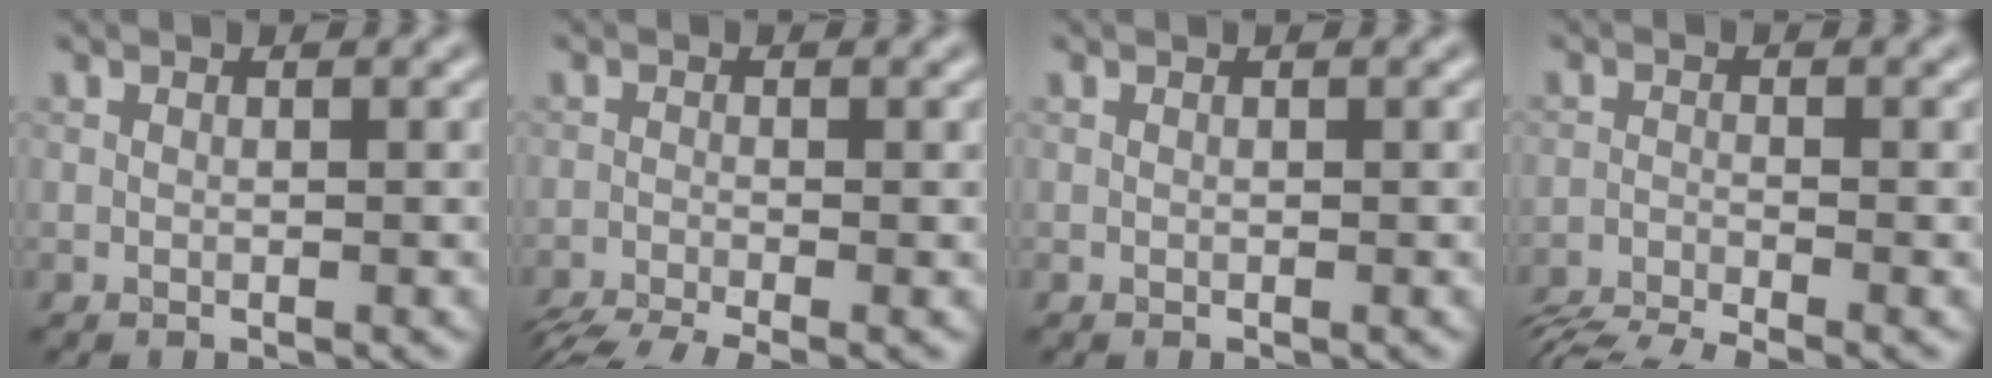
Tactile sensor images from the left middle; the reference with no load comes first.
{"total": 5.4, "force": [-4.1, 1.5, 3.3], "torque": [-0.050, -0.026, -0.068]}
{"total": 0.0}
{"total": 5.8, "force": [-5.2, 0.9, 2.5], "torque": [-0.049, -0.023, -0.096]}